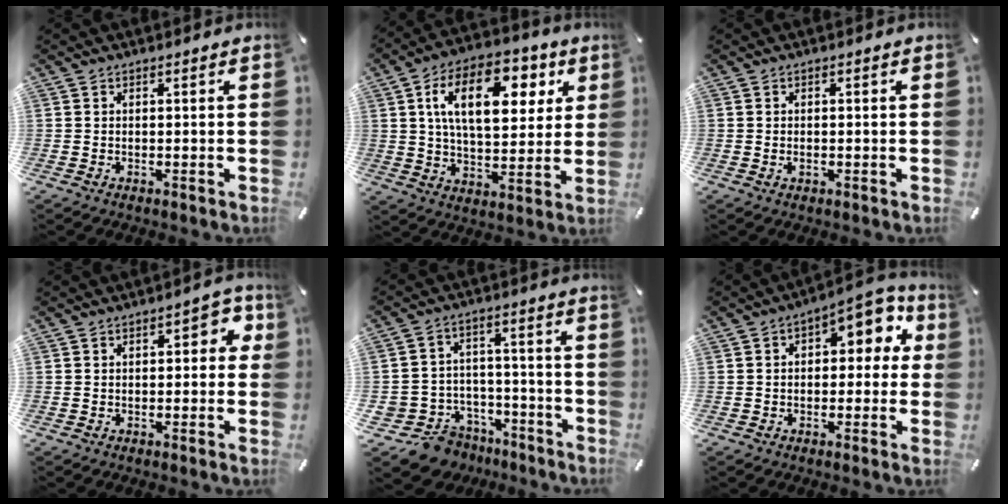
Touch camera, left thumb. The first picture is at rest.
{"total": 18.1, "force": [6.6, 10.4, 13.2], "torque": [-0.205, -0.006, 0.110]}
{"total": 0.9, "force": [-0.2, 0.5, 0.7], "torque": [-0.013, 0.002, -0.004]}
{"total": 5.2, "force": [0.6, 2.8, 4.3], "torque": [-0.053, 0.002, 0.001]}
{"total": 9.9, "force": [-6.5, 7.4, 1.3], "torque": [-0.026, 0.037, -0.109]}
{"total": 8.2, "force": [3.1, 4.7, 5.9], "torque": [-0.075, -0.019, 0.045]}